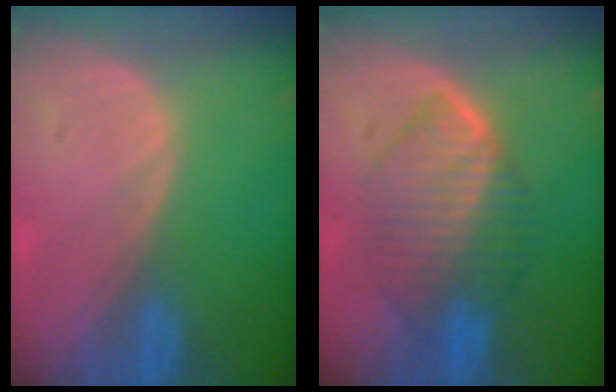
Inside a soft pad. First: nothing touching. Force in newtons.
{"total": 7.5, "press": 7.5, "slide": 0.4}